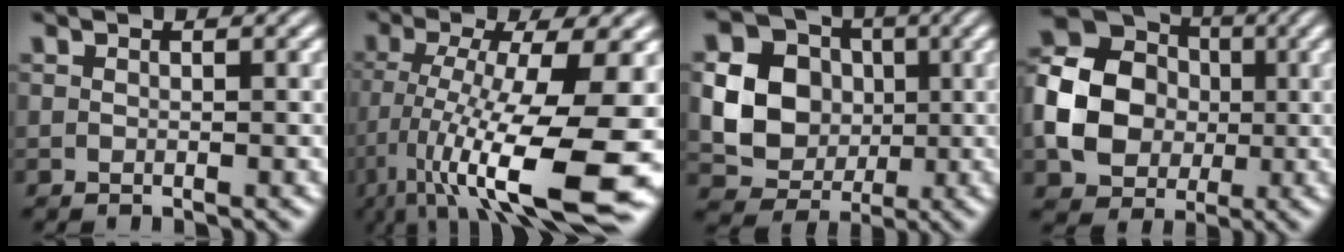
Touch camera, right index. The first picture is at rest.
{"total": 11.2, "force": [-2.8, 3.3, 10.3], "torque": [-0.173, -0.042, -0.014]}
{"total": 15.7, "force": [1.7, 14.1, 6.7], "torque": [-0.157, -0.043, 0.028]}
{"total": 12.0, "force": [0.8, 10.0, 6.5], "torque": [-0.139, -0.024, 0.016]}